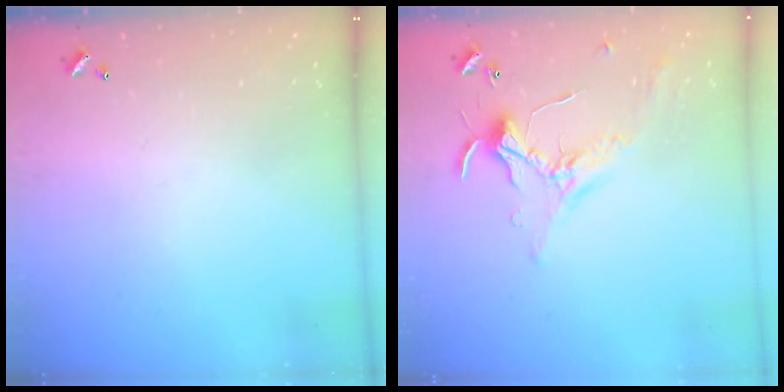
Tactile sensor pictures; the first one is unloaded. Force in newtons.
{"total": 0.8, "press": 0.7, "slide": 0.4}